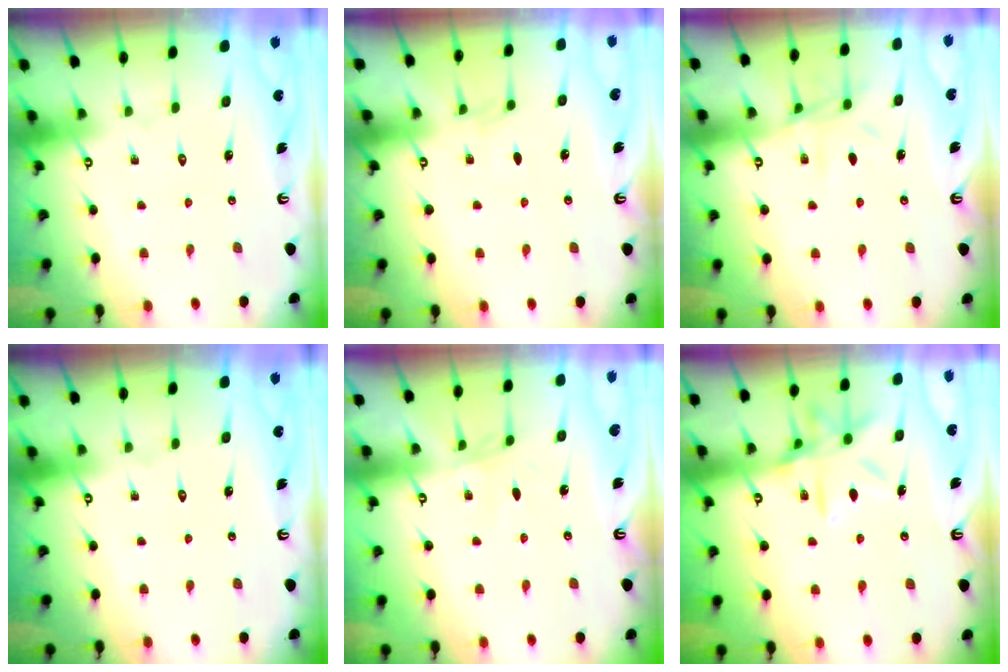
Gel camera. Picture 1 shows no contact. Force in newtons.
{"total": 2.8, "press": 2.8, "slide": 0.5}
{"total": 7.9, "press": 7.9, "slide": 0.5}
{"total": 0.0}
{"total": 1.4, "press": 1.3, "slide": 0.4}
{"total": 12.1, "press": 12.0, "slide": 0.9}